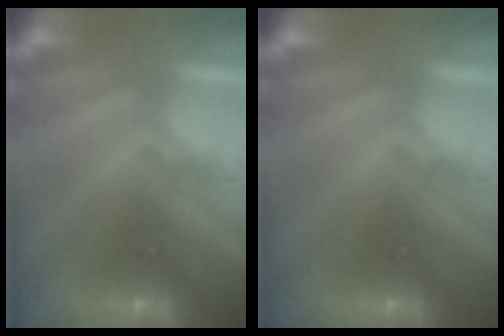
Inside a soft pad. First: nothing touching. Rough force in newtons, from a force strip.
{"total": 0.0}